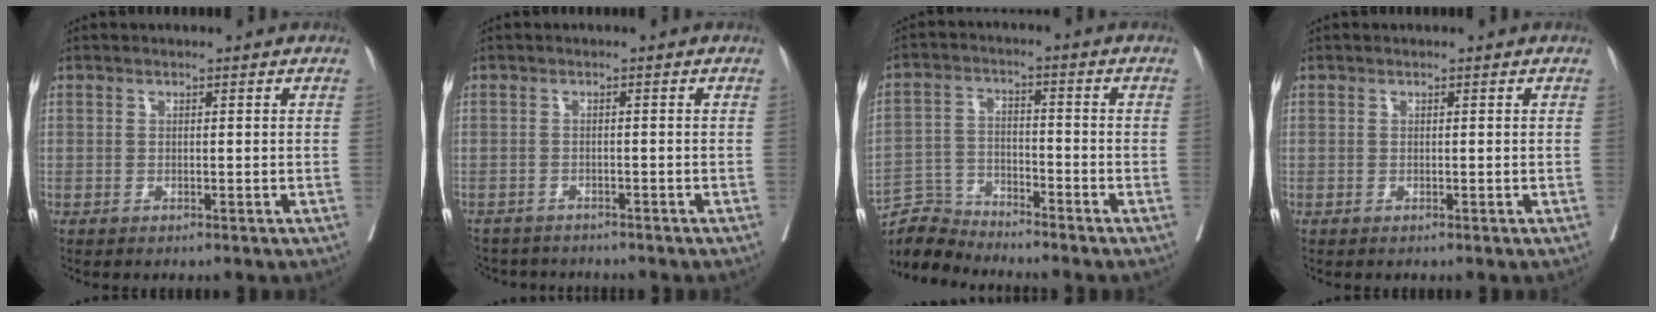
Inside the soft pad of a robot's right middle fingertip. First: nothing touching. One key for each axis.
{"total": 6.9, "fx": -6.4, "fy": 2.3, "fz": 1.2, "tx": -0.027, "ty": -0.004, "tz": -0.091}
{"total": 6.4, "fx": -6.3, "fy": 0.2, "fz": -1.1, "tx": 0.013, "ty": 0.002, "tz": -0.123}
{"total": 0.0}